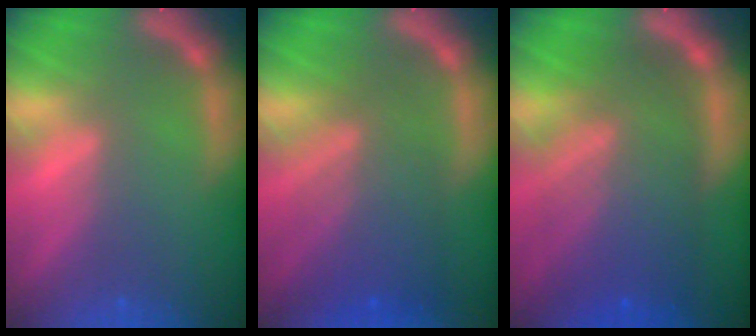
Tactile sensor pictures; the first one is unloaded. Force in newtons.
{"total": 7.1}
{"total": 10.0}